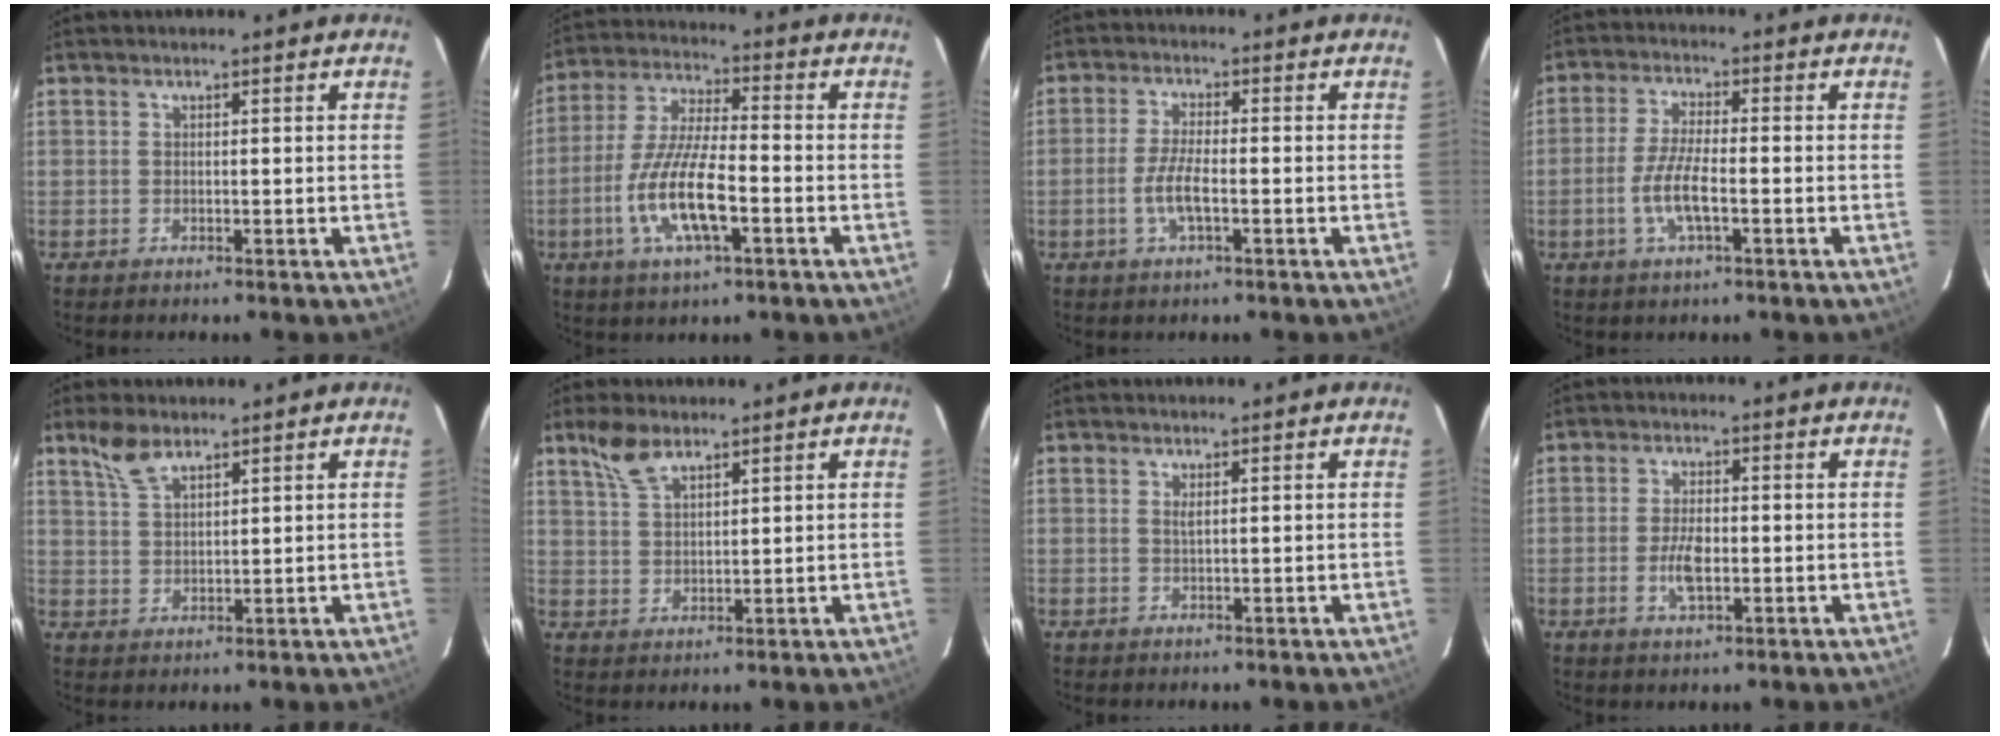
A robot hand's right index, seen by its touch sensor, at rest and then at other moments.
{"total": 13.2, "force": [-4.5, 3.4, 11.9], "torque": [-0.250, -0.007, -0.086]}
{"total": 5.1, "force": [-1.7, 1.1, 4.7], "torque": [-0.100, -0.001, -0.035]}
{"total": 6.9, "force": [-2.2, 1.5, 6.3], "torque": [-0.132, -0.002, -0.045]}
{"total": 5.0, "force": [3.8, 1.8, 2.7], "torque": [-0.054, 0.006, 0.078]}
{"total": 5.5, "force": [4.0, 2.1, 3.1], "torque": [-0.063, 0.008, 0.084]}
{"total": 0.7, "force": [0.4, -0.1, 0.6], "torque": [-0.012, -0.001, 0.007]}
{"total": 5.3, "force": [-1.2, 2.4, 4.6], "torque": [-0.092, -0.002, -0.020]}